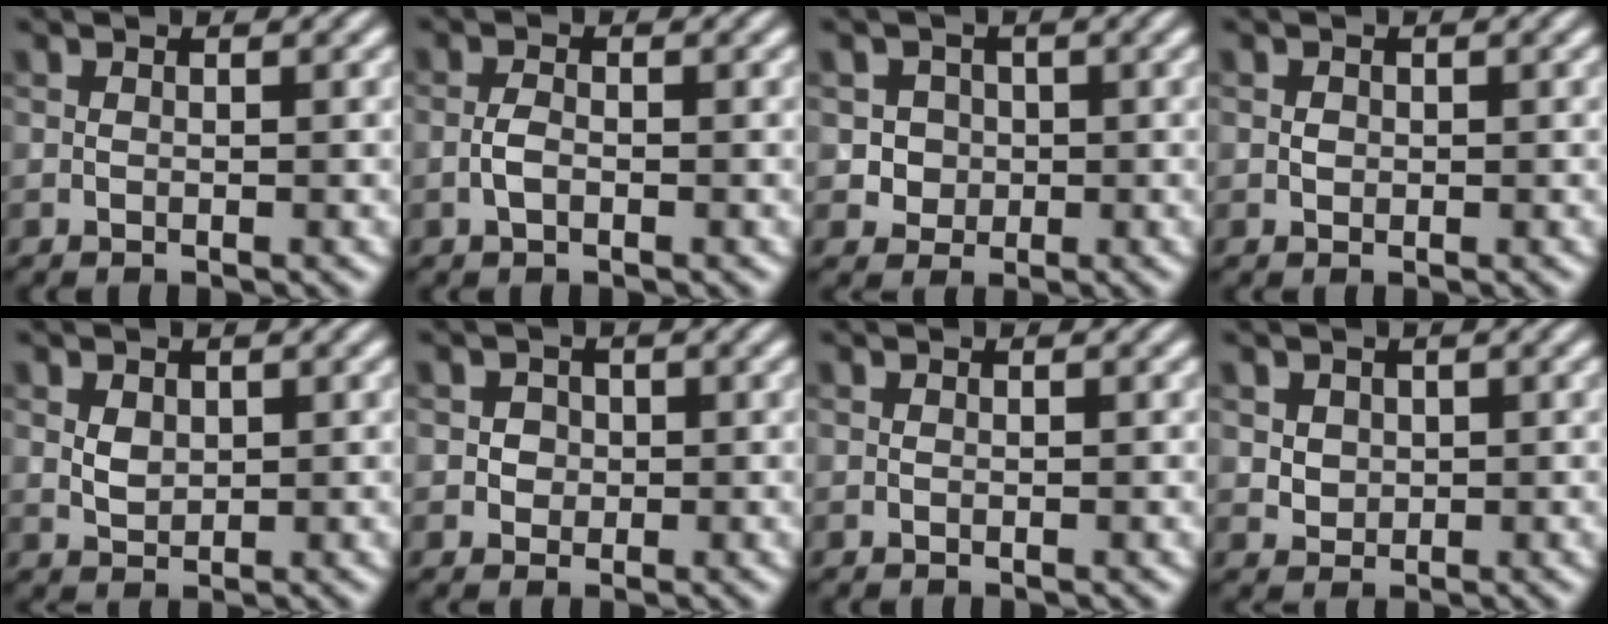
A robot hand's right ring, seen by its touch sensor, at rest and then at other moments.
{"total": 1.4, "force": [-0.5, 0.7, 1.2], "torque": [-0.026, 0.002, -0.014]}
{"total": 2.6, "force": [0.3, 2.5, 0.7], "torque": [0.005, 0.005, 0.010]}
{"total": 0.6, "force": [0.0, 0.5, 0.2], "torque": [-0.003, -0.002, -0.001]}
{"total": 1.5, "force": [0.5, 1.1, 0.9], "torque": [-0.017, 0.000, 0.013]}
{"total": 1.7, "force": [0.3, 1.5, 0.6], "torque": [0.005, 0.006, 0.006]}
{"total": 0.0}
{"total": 1.8, "force": [0.7, 1.5, 0.7], "torque": [-0.016, 0.000, 0.024]}